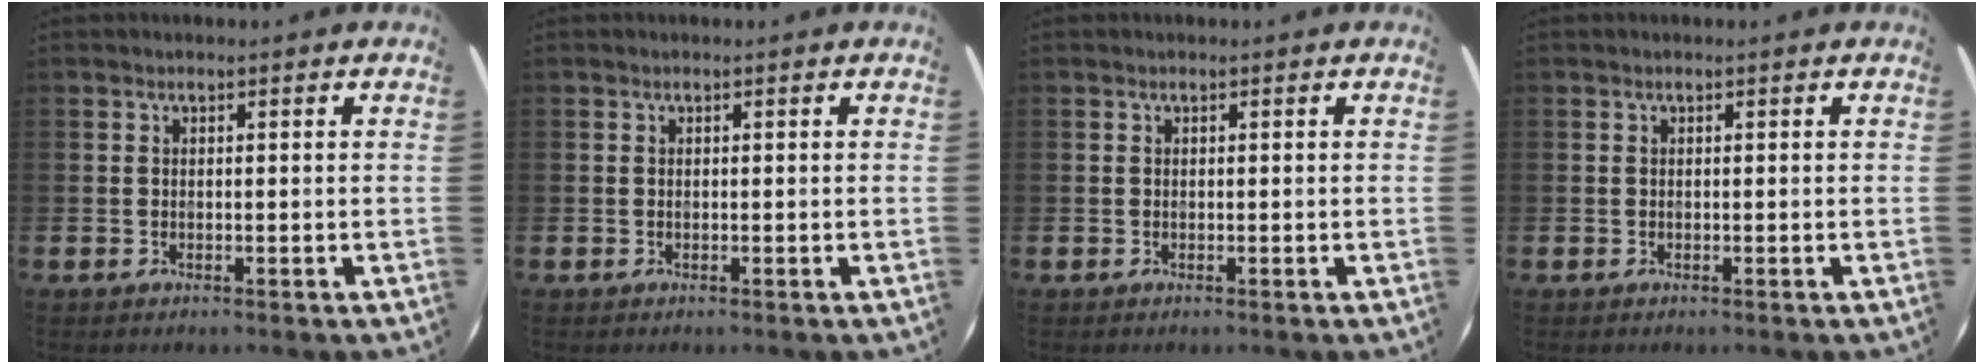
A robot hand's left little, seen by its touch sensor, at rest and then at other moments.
{"total": 0.0}
{"total": 0.0}
{"total": 0.0}